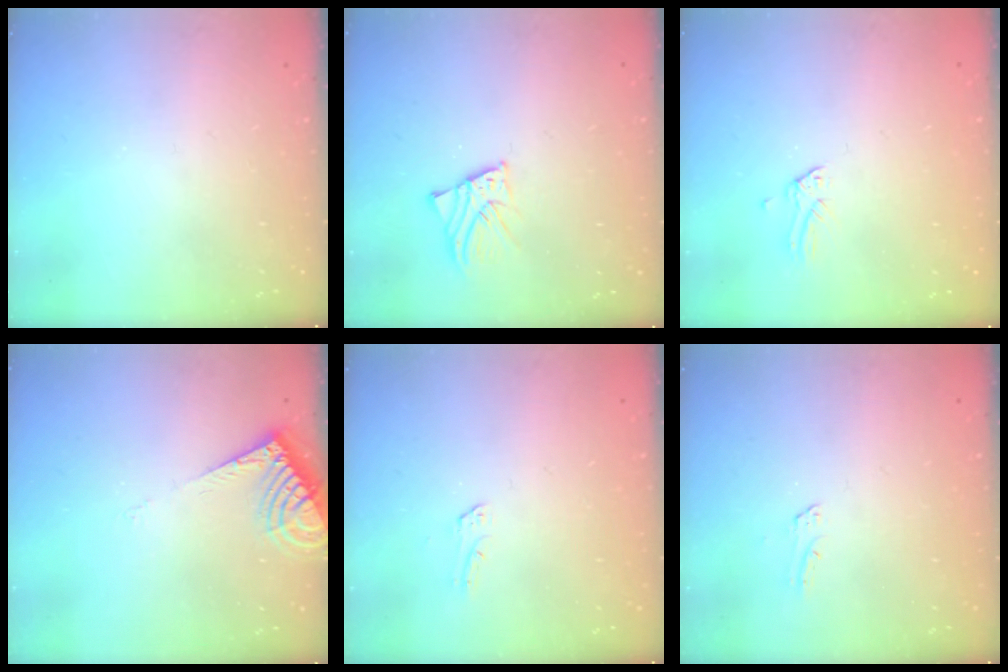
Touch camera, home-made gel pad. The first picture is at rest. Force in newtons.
{"total": 2.3, "press": 2.3, "slide": 0.1}
{"total": 0.0}
{"total": 8.0, "press": 8.0, "slide": 0.7}
{"total": 1.9, "press": 1.9, "slide": 0.1}
{"total": 1.5, "press": 1.4, "slide": 0.1}